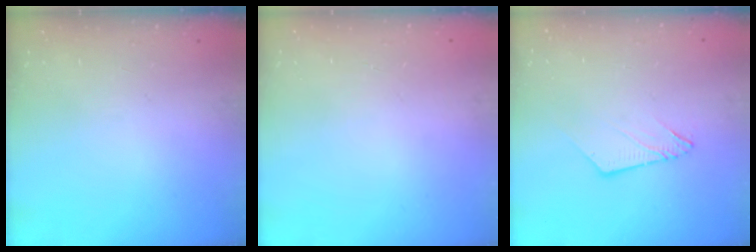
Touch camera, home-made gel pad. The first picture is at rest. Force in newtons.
{"total": 0.0}
{"total": 6.2, "press": 6.2, "slide": 0.6}